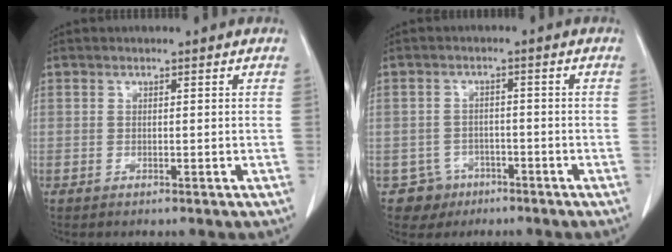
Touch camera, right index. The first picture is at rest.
{"total": 4.3, "force": [-2.3, 3.6, -0.3], "torque": [0.010, 0.013, -0.032]}